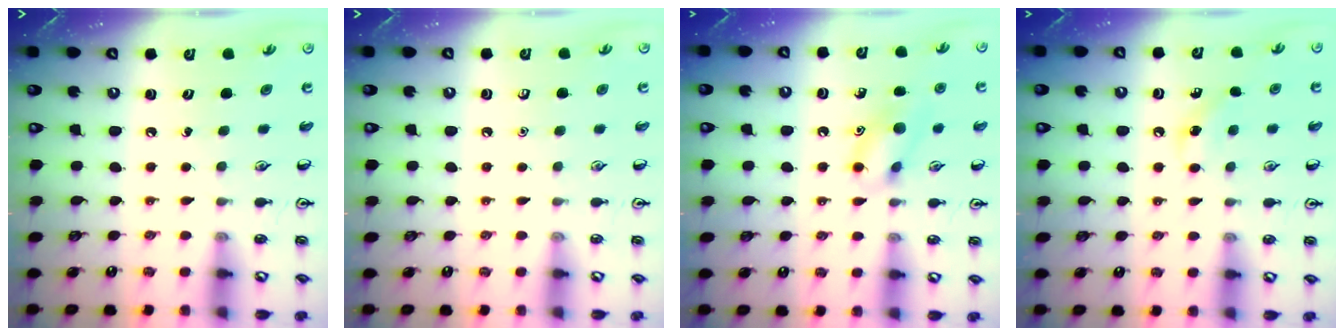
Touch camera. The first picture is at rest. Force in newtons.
{"total": 0.0}
{"total": 11.0, "press": 11.0, "slide": 0.6}
{"total": 5.7, "press": 5.4, "slide": 1.9}